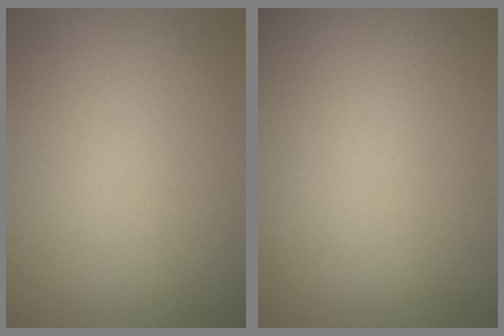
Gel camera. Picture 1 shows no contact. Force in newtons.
{"total": 0.0}